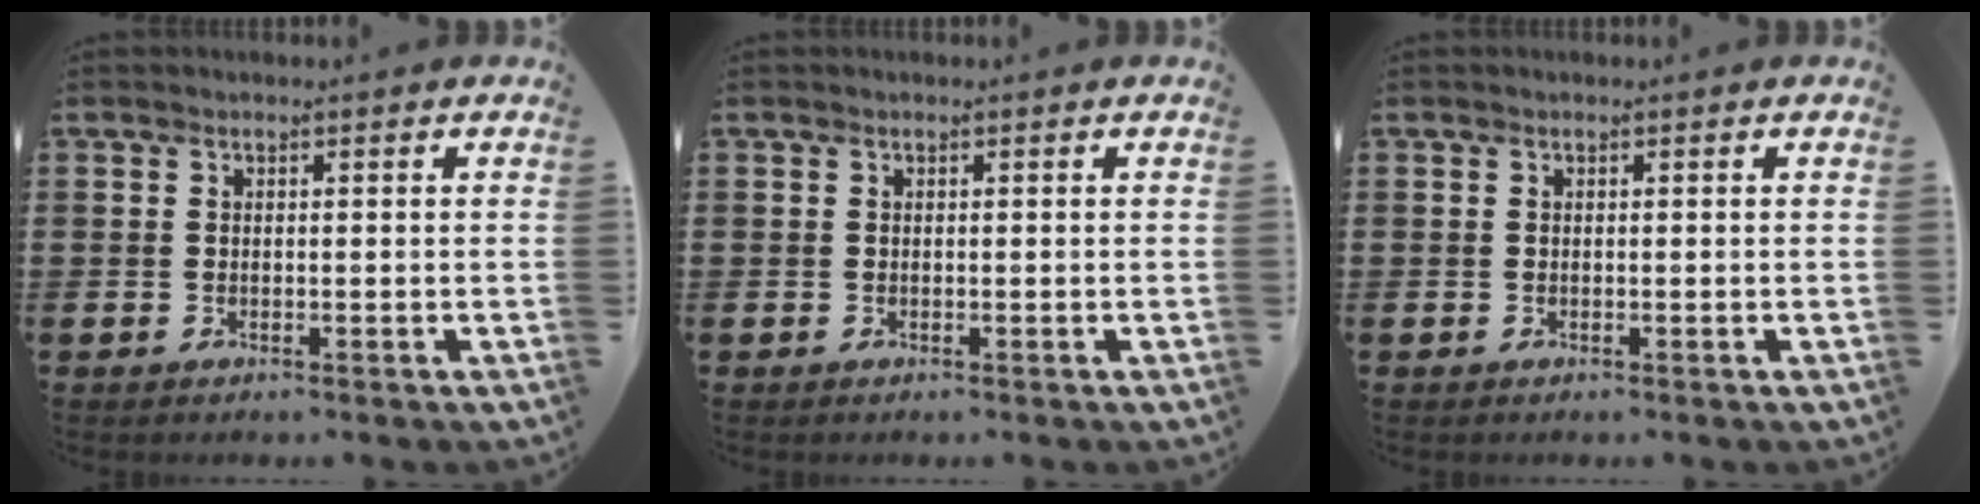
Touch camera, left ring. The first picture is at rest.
{"total": 0.0}
{"total": 0.0}